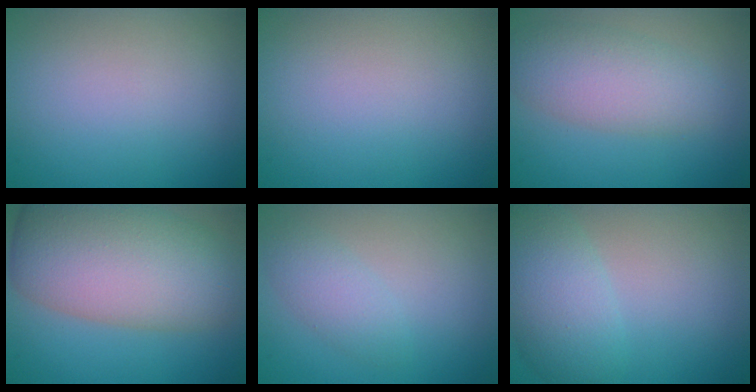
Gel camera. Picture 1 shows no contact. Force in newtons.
{"total": 0.0}
{"total": 4.8, "press": 4.8, "slide": 0.4}
{"total": 10.5, "press": 10.5, "slide": 0.7}
{"total": 2.1, "press": 2.1, "slide": 0.1}
{"total": 4.8, "press": 4.8, "slide": 0.2}